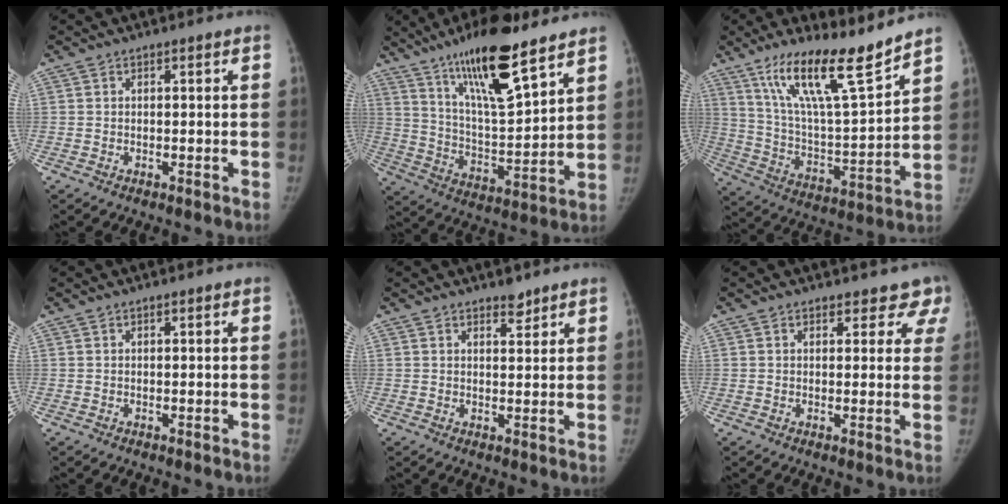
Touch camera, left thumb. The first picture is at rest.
{"total": 19.0, "force": [13.1, 4.1, 13.2], "torque": [-0.205, -0.069, 0.231]}
{"total": 18.8, "force": [13.7, 3.1, 12.5], "torque": [-0.189, -0.079, 0.246]}
{"total": 0.0}
{"total": 2.4, "force": [2.0, 1.0, 0.9], "torque": [-0.003, -0.015, 0.030]}
{"total": 5.9, "force": [5.1, 2.8, 0.5], "torque": [0.044, -0.020, 0.036]}